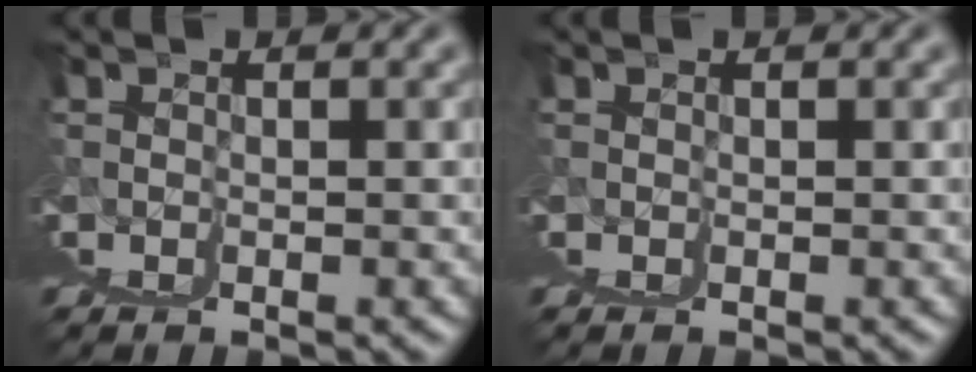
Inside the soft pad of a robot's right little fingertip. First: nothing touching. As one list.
[{"total": 0.6, "force": [0.3, -0.4, -0.4], "torque": [0.008, 0.001, 0.004]}]